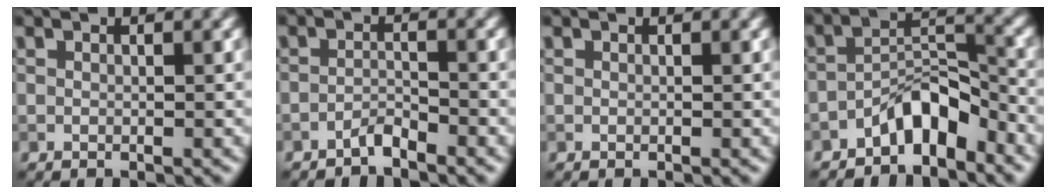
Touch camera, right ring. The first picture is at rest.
{"total": 1.4, "force": [-1.3, 0.1, 0.5], "torque": [-0.008, 0.007, -0.027]}
{"total": 0.0}
{"total": 4.4, "force": [-3.2, 1.6, 2.5], "torque": [-0.034, 0.021, -0.058]}